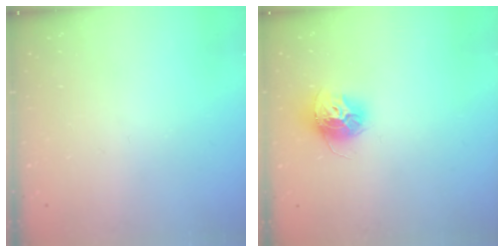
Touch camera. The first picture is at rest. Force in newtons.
{"total": 12.2, "press": 12.1, "slide": 1.1}